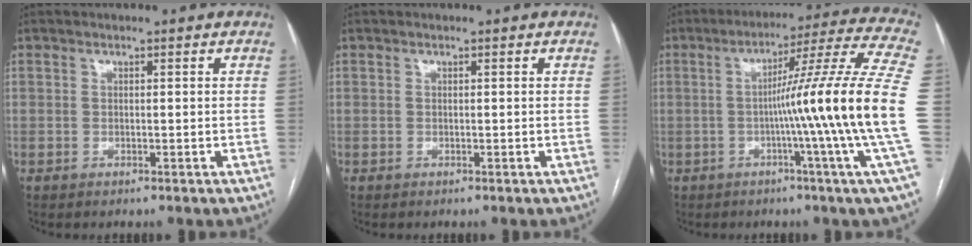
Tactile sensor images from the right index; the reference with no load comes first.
{"total": 0.0}
{"total": 18.8, "force": [-2.4, -3.6, 18.3], "torque": [-0.247, -0.005, -0.054]}